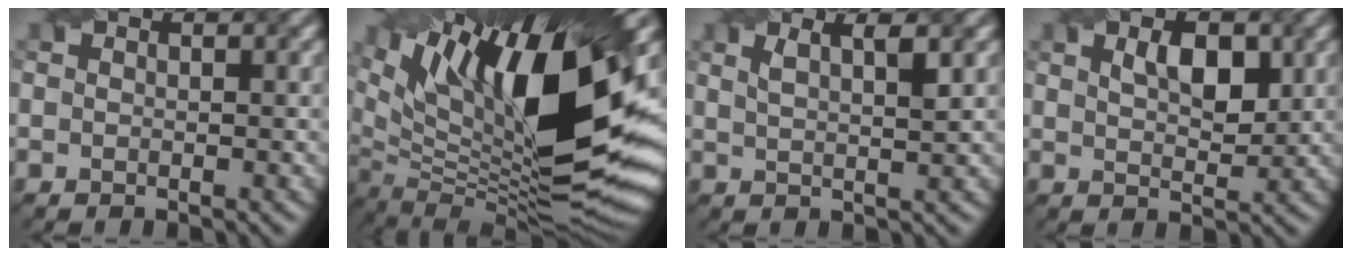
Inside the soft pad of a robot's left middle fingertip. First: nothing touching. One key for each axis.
{"total": 16.6, "fx": 6.3, "fy": 5.4, "fz": 14.4, "tx": -0.252, "ty": 0.005, "tz": 0.107}
{"total": 3.0, "fx": 1.6, "fy": 0.9, "fz": 2.4, "tx": -0.023, "ty": 0.008, "tz": 0.018}
{"total": 3.6, "fx": 1.4, "fy": 1.8, "fz": 2.8, "tx": -0.051, "ty": 0.001, "tz": 0.028}